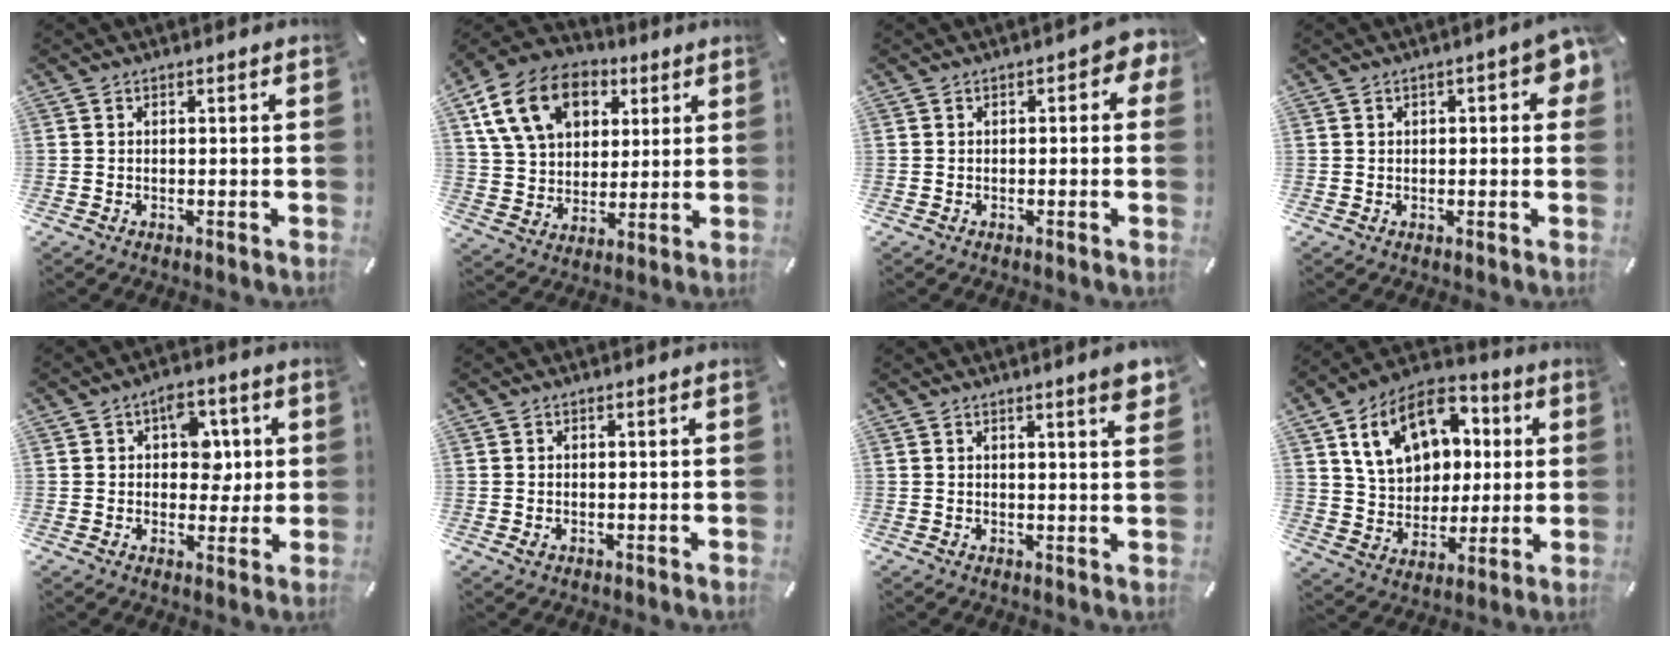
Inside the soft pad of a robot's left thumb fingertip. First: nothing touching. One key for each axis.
{"total": 16.3, "fx": 7.1, "fy": 12.1, "fz": 8.3, "tx": -0.170, "ty": -0.012, "tz": 0.134}
{"total": 2.7, "fx": -0.2, "fy": 1.5, "fz": 2.2, "tx": -0.034, "ty": 0.005, "tz": -0.006}
{"total": 4.7, "fx": 0.8, "fy": 2.4, "fz": 3.9, "tx": -0.050, "ty": 0.004, "tz": 0.009}
{"total": 8.4, "fx": 1.8, "fy": 6.1, "fz": 5.5, "tx": -0.062, "ty": -0.002, "tz": 0.025}
{"total": 0.6, "fx": -0.1, "fy": 0.3, "fz": 0.5, "tx": -0.008, "ty": 0.000, "tz": -0.001}
{"total": 3.8, "fx": 2.5, "fy": 0.3, "fz": 2.9, "tx": -0.044, "ty": -0.012, "tz": 0.039}
{"total": 16.9, "fx": 6.2, "fy": 13.0, "fz": 8.9, "tx": -0.166, "ty": -0.004, "tz": 0.122}